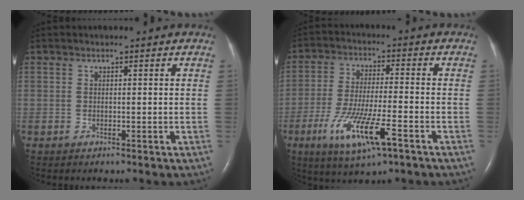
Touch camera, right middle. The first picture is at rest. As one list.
[{"total": 11.4, "force": [-5.4, 1.7, 9.9], "torque": [-0.192, -0.022, -0.092]}]